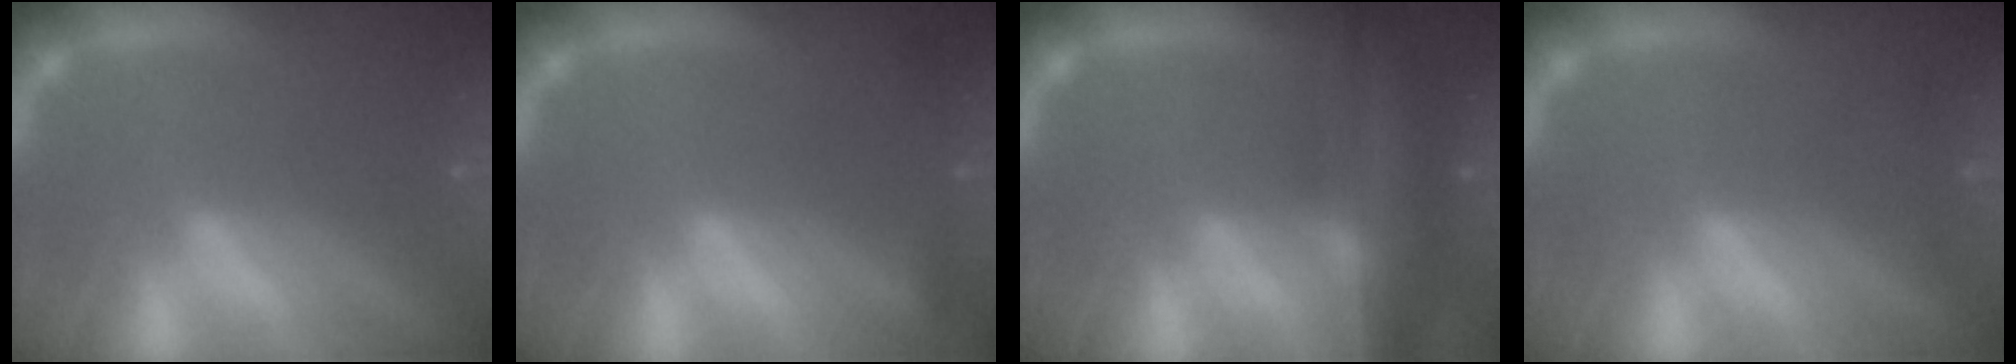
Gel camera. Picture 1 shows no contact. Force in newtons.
{"total": 2.4}
{"total": 8.9}
{"total": 0.9}